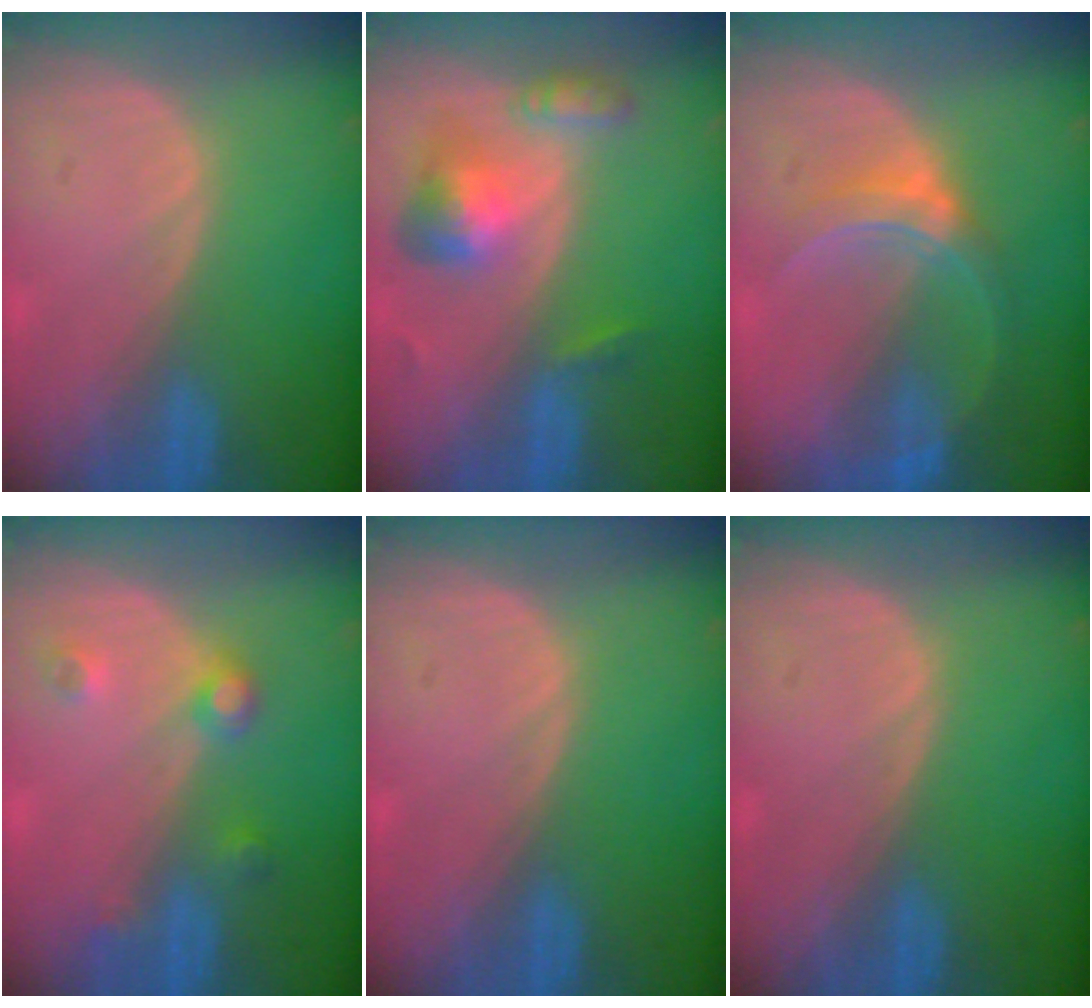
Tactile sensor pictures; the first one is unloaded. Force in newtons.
{"total": 6.5, "press": 5.9, "slide": 2.5}
{"total": 5.9, "press": 5.8, "slide": 1.2}
{"total": 3.7, "press": 3.4, "slide": 1.4}
{"total": 0.0}
{"total": 0.0}